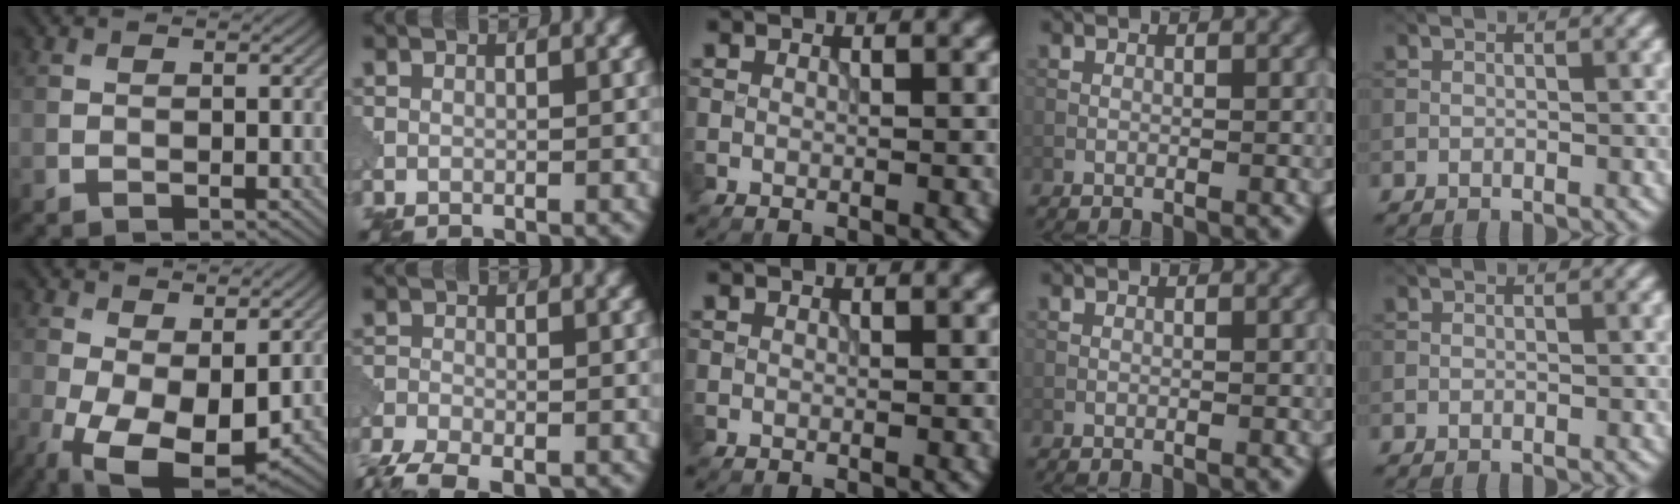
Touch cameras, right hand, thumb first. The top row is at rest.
{"thumb": {"total": 11.1, "force": [-2.3, 6.1, 9.0], "torque": [-0.211, -0.038, -0.017]}, "index": {"total": 6.4, "force": [-5.4, 2.0, 2.8], "torque": [-0.056, -0.022, -0.095]}}